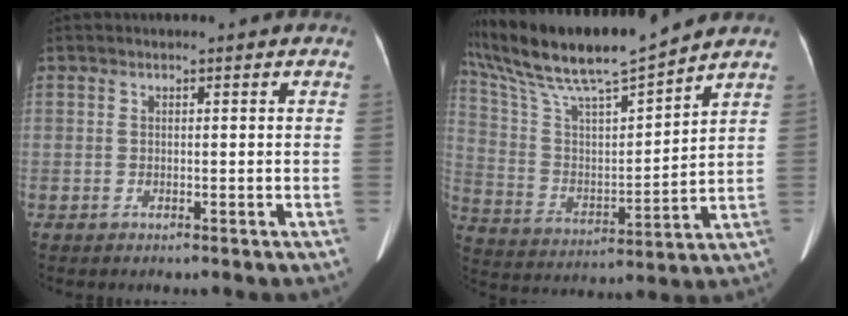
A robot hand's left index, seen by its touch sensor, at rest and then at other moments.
{"total": 18.0, "force": [15.8, 0.3, 8.6], "torque": [-0.177, 0.005, 0.295]}